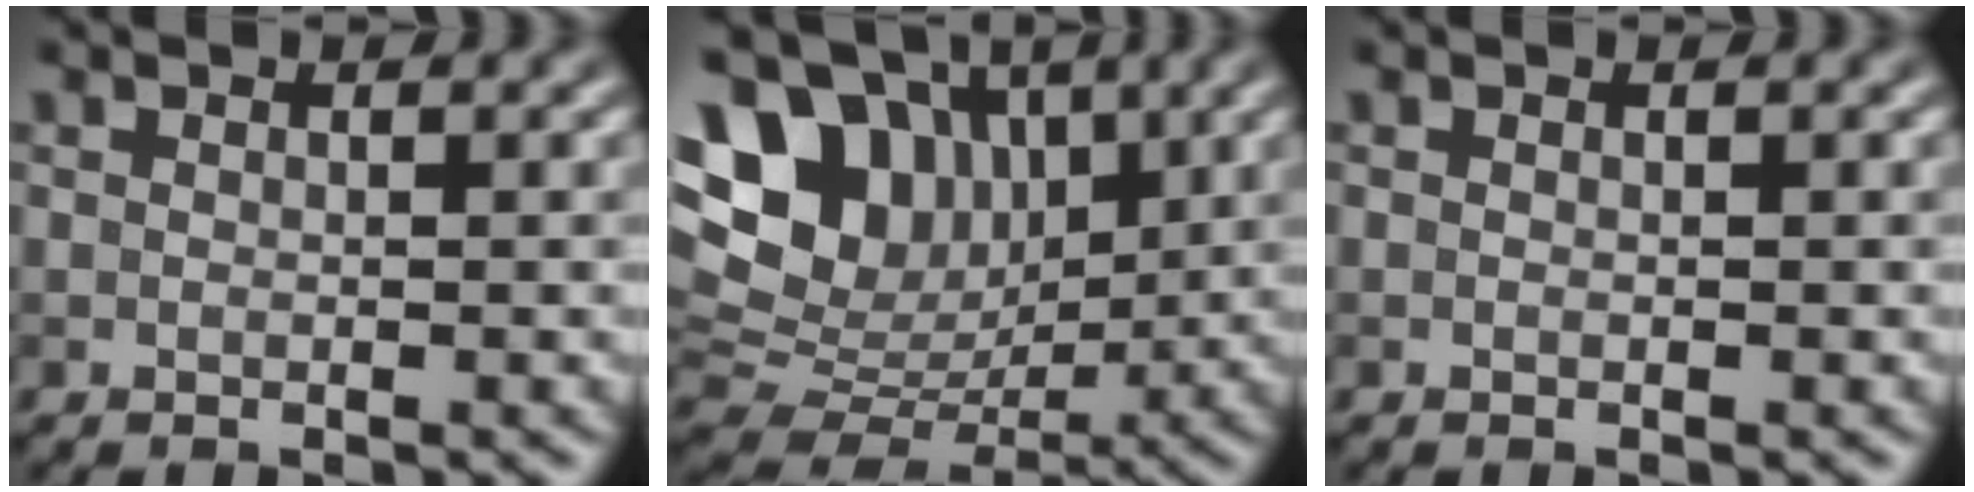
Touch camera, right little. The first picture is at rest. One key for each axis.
{"total": 14.4, "fx": 5.9, "fy": 10.6, "fz": 7.9, "tx": -0.168, "ty": 0.044, "tz": 0.096}
{"total": 0.0}